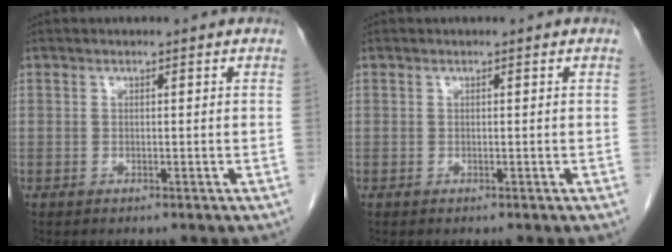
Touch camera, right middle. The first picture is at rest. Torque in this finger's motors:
{"motor_torque": [0.03, -0.03, -0.01, 0.00]}